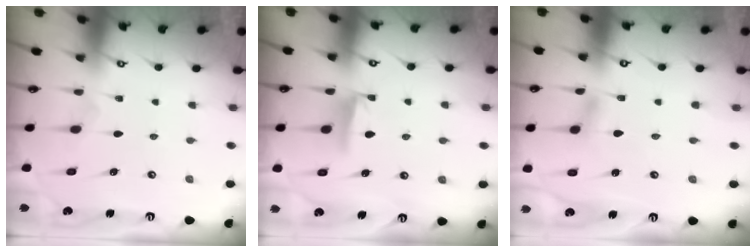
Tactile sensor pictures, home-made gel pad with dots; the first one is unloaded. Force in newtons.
{"total": 5.4, "press": 5.3, "slide": 0.9}
{"total": 3.1, "press": 3.1, "slide": 0.4}